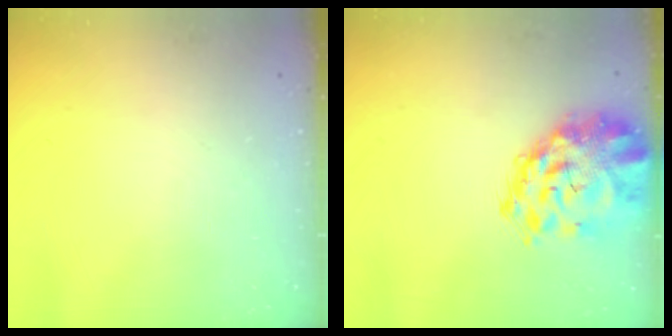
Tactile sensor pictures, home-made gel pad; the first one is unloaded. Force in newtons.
{"total": 3.9, "press": 3.7, "slide": 1.3}